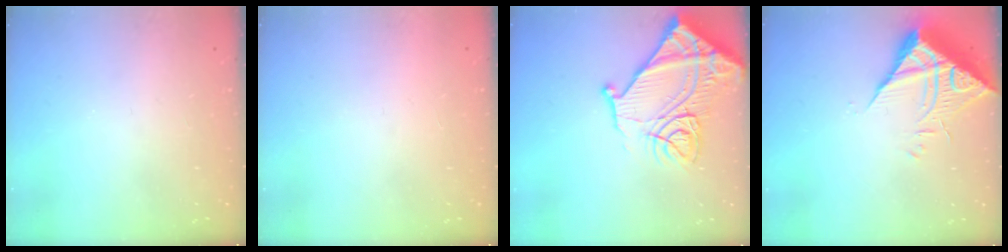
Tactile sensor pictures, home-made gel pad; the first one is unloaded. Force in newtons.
{"total": 1.6, "press": 1.6, "slide": 0.1}
{"total": 19.6, "press": 19.5, "slide": 2.0}
{"total": 10.5, "press": 10.4, "slide": 1.0}